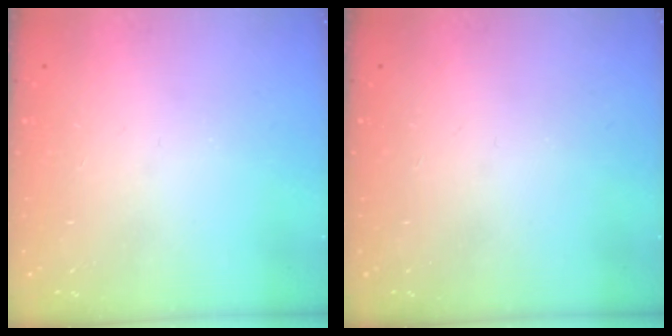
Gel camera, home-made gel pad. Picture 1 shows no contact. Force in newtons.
{"total": 0.0}